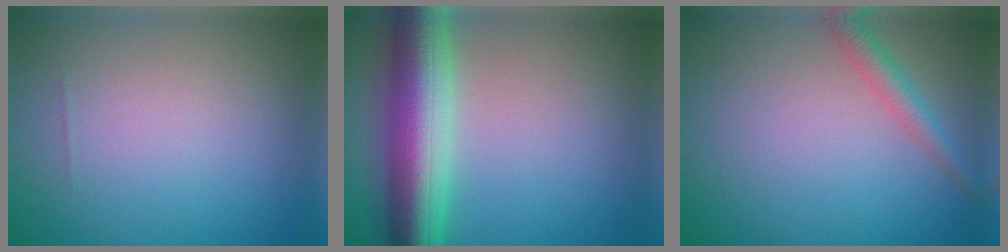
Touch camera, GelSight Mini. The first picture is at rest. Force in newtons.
{"total": 9.5, "press": 9.5, "slide": 0.2}
{"total": 2.2, "press": 2.2, "slide": 0.1}